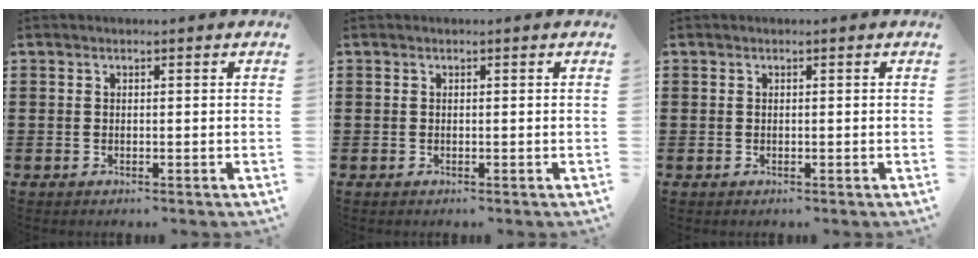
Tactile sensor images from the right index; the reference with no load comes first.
{"total": 0.0}
{"total": 0.0}